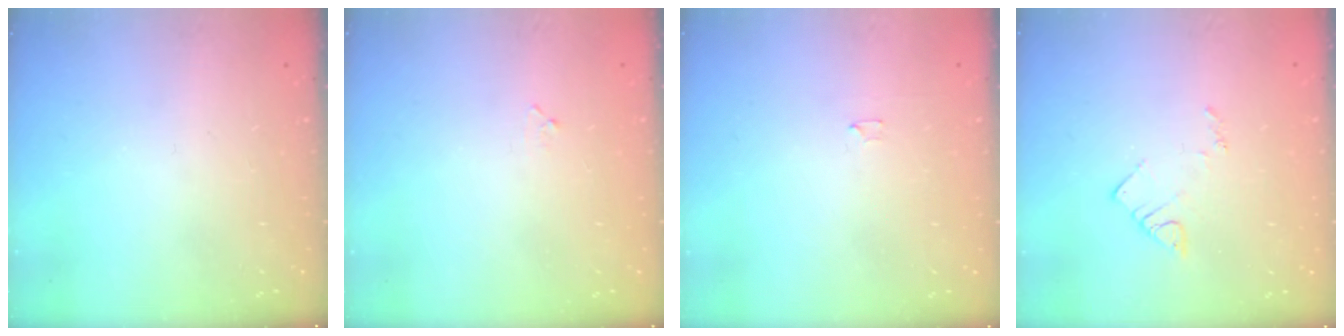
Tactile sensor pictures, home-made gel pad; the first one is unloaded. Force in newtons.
{"total": 3.6, "press": 3.6, "slide": 0.5}
{"total": 1.2, "press": 1.2, "slide": 0.0}
{"total": 5.1, "press": 5.1, "slide": 0.3}